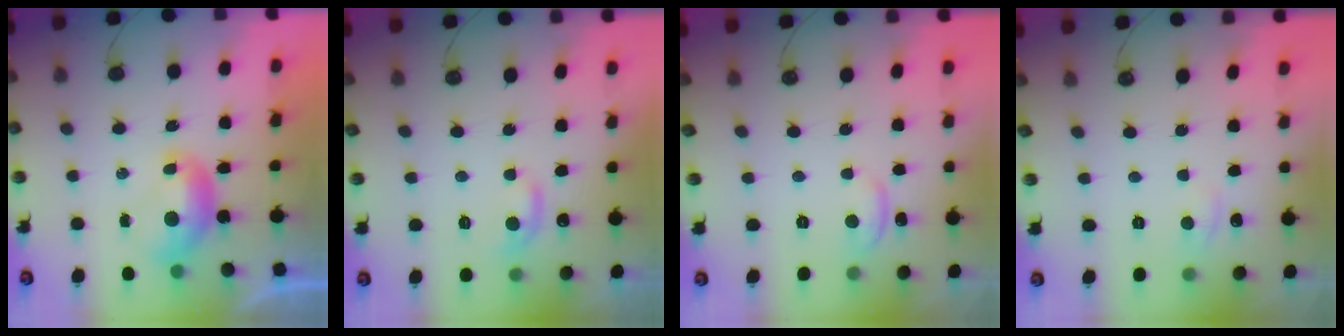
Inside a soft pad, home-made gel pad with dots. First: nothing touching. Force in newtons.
{"total": 1.7, "press": 1.6, "slide": 0.7}
{"total": 0.6, "press": 0.4, "slide": 0.5}
{"total": 2.5, "press": 2.4, "slide": 0.5}